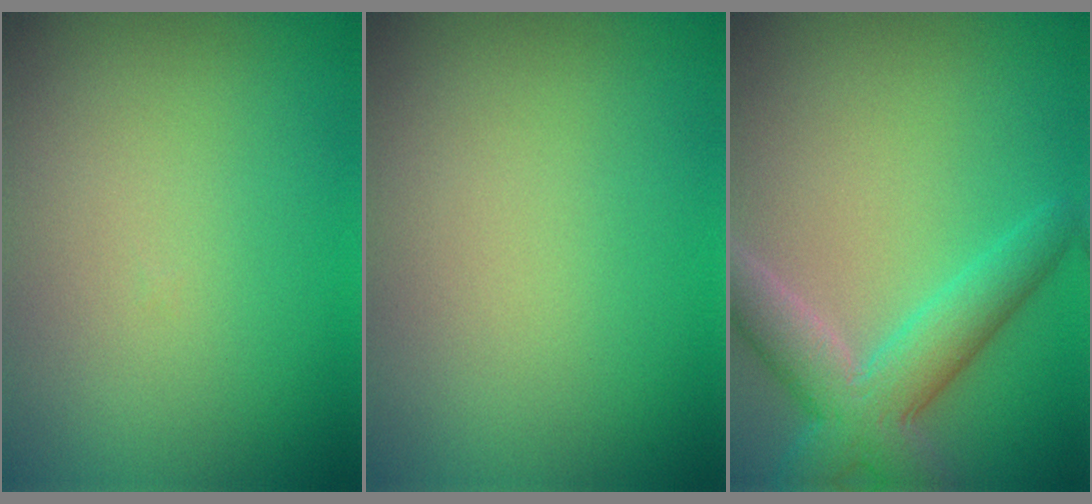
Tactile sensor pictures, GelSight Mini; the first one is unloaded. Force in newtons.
{"total": 0.0}
{"total": 5.5, "press": 5.4, "slide": 0.4}